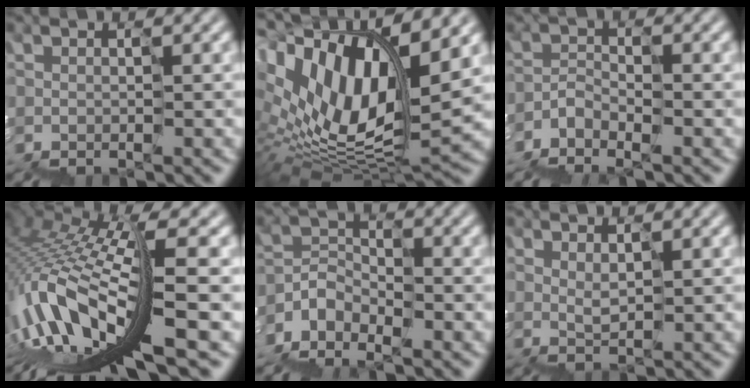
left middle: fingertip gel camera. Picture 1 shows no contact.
{"total": 13.7, "force": [6.2, 6.4, 10.4], "torque": [-0.227, 0.028, 0.119]}
{"total": 2.4, "force": [-2.3, 0.7, 0.2], "torque": [-0.018, 0.007, -0.046]}
{"total": 11.4, "force": [-1.8, 3.7, 10.6], "torque": [-0.238, 0.020, -0.014]}
{"total": 3.3, "force": [-2.8, 1.7, 0.2], "torque": [-0.015, 0.009, -0.057]}
{"total": 1.2, "force": [1.2, 0.1, 0.1], "torque": [-0.007, 0.012, 0.029]}